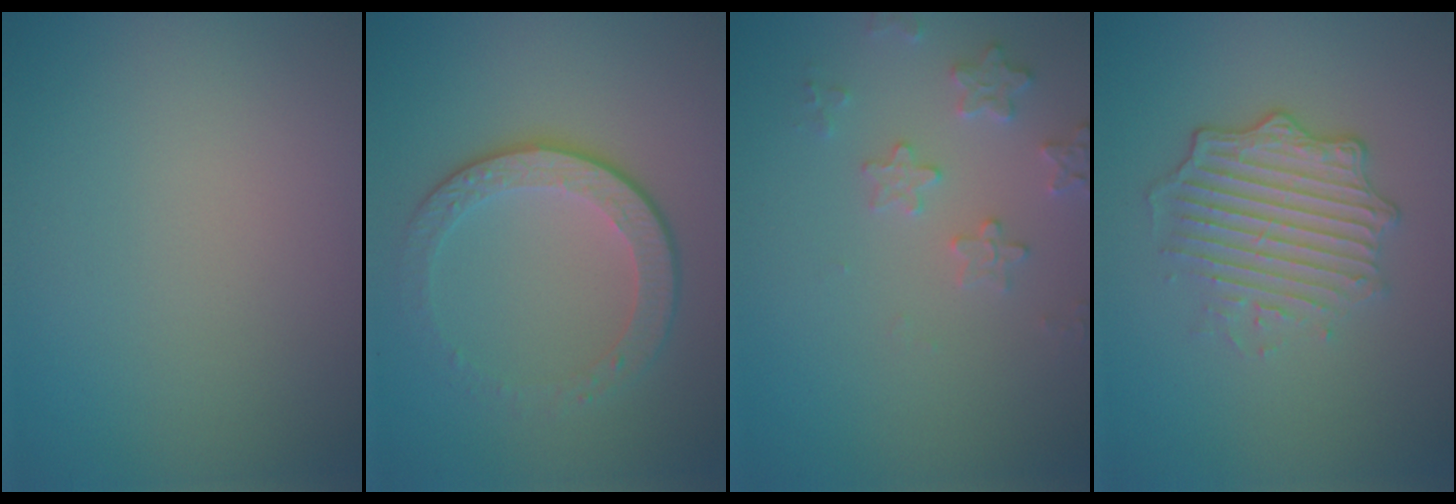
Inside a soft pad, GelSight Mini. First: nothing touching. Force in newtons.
{"total": 4.3, "press": 3.0, "slide": 3.1}
{"total": 2.5, "press": 2.4, "slide": 0.6}
{"total": 5.0, "press": 3.5, "slide": 3.5}